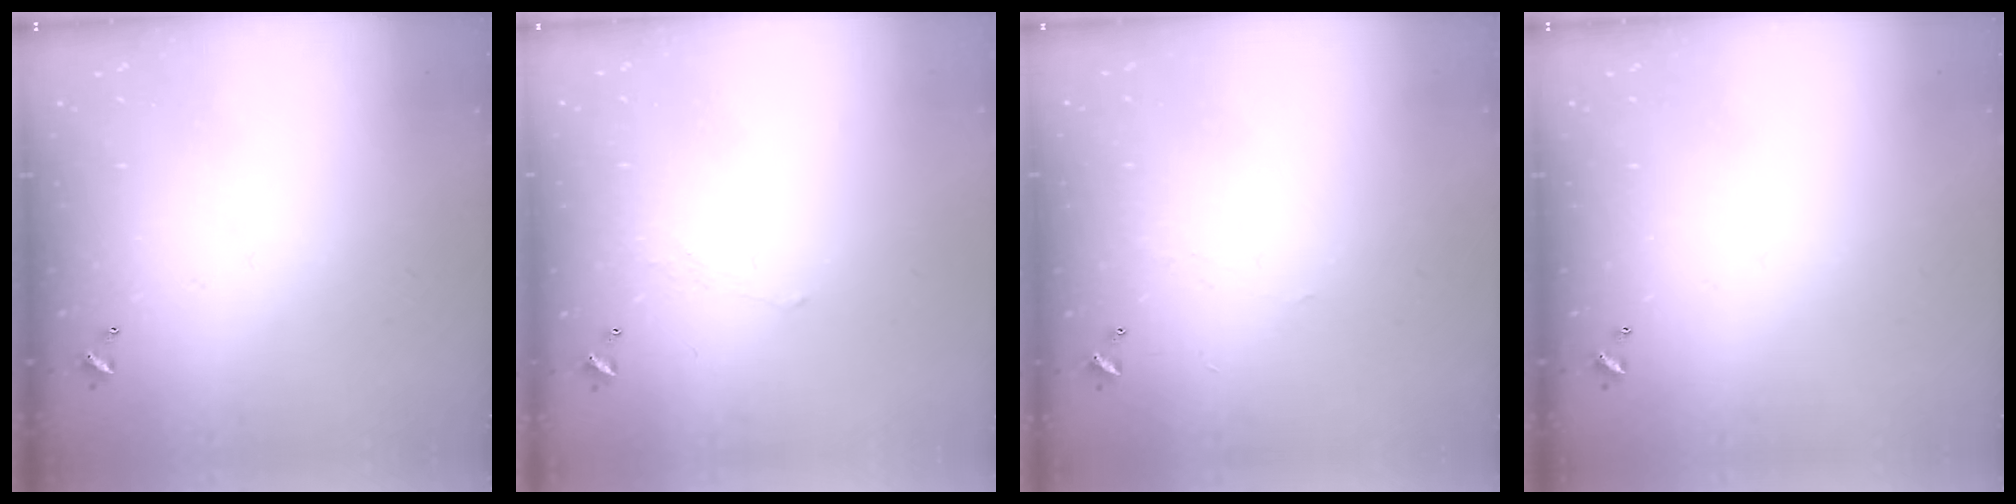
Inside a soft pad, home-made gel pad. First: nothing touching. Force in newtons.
{"total": 0.6, "press": 0.2, "slide": 0.6}
{"total": 0.8, "press": 0.7, "slide": 0.4}
{"total": 0.0}